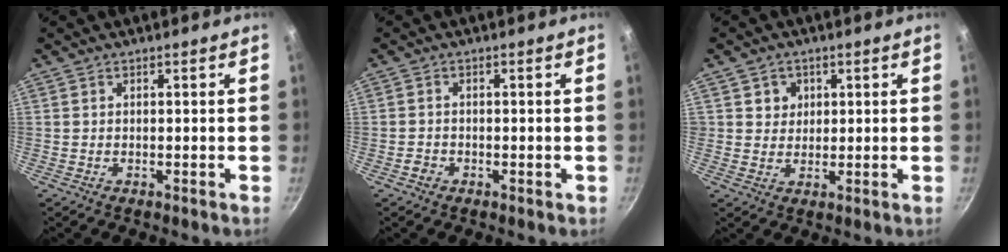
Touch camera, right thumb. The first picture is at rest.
{"total": 1.5, "force": [-0.9, 1.2, 0.4], "torque": [-0.005, 0.007, -0.014]}
{"total": 3.8, "force": [1.3, 3.5, 0.6], "torque": [0.020, 0.002, 0.020]}